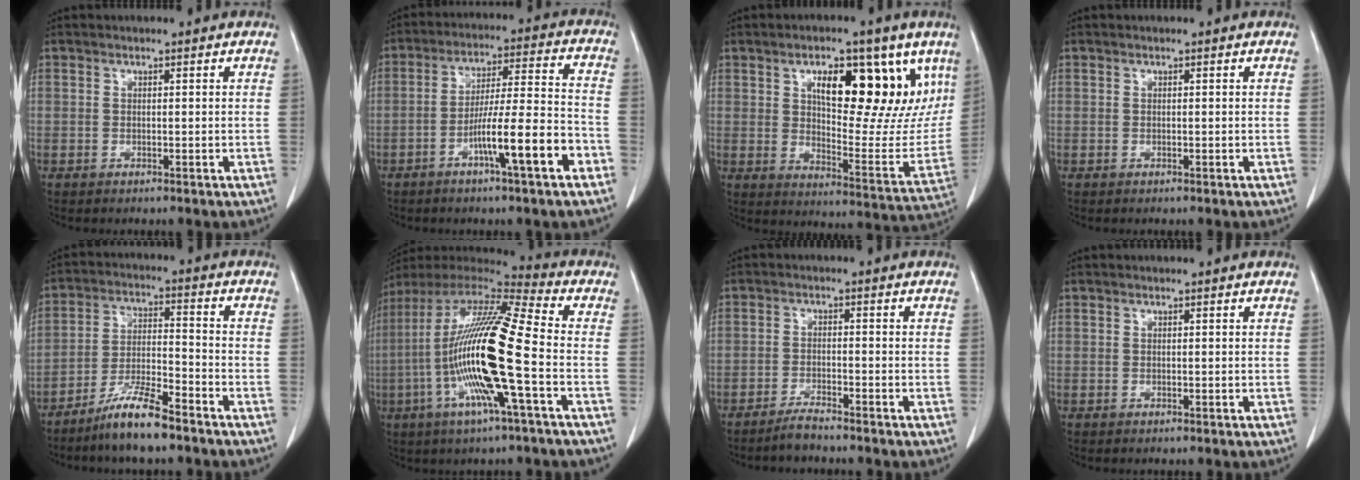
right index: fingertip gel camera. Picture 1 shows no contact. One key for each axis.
{"total": 12.0, "fx": -5.6, "fy": 0.1, "fz": 10.7, "tx": -0.179, "ty": 0.006, "tz": -0.094}
{"total": 18.6, "fx": 8.9, "fy": 6.9, "fz": 14.9, "tx": -0.199, "ty": 0.001, "tz": 0.139}
{"total": 0.0}
{"total": 8.9, "fx": -6.9, "fy": 0.9, "fz": 5.6, "tx": -0.111, "ty": -0.013, "tz": -0.130}
{"total": 20.6, "fx": -4.1, "fy": 0.9, "fz": 20.1, "tx": -0.407, "ty": -0.013, "tz": -0.089}
{"total": 2.9, "fx": -2.7, "fy": -0.1, "fz": 1.0, "tx": -0.022, "ty": -0.007, "tz": -0.053}
{"total": 0.0}